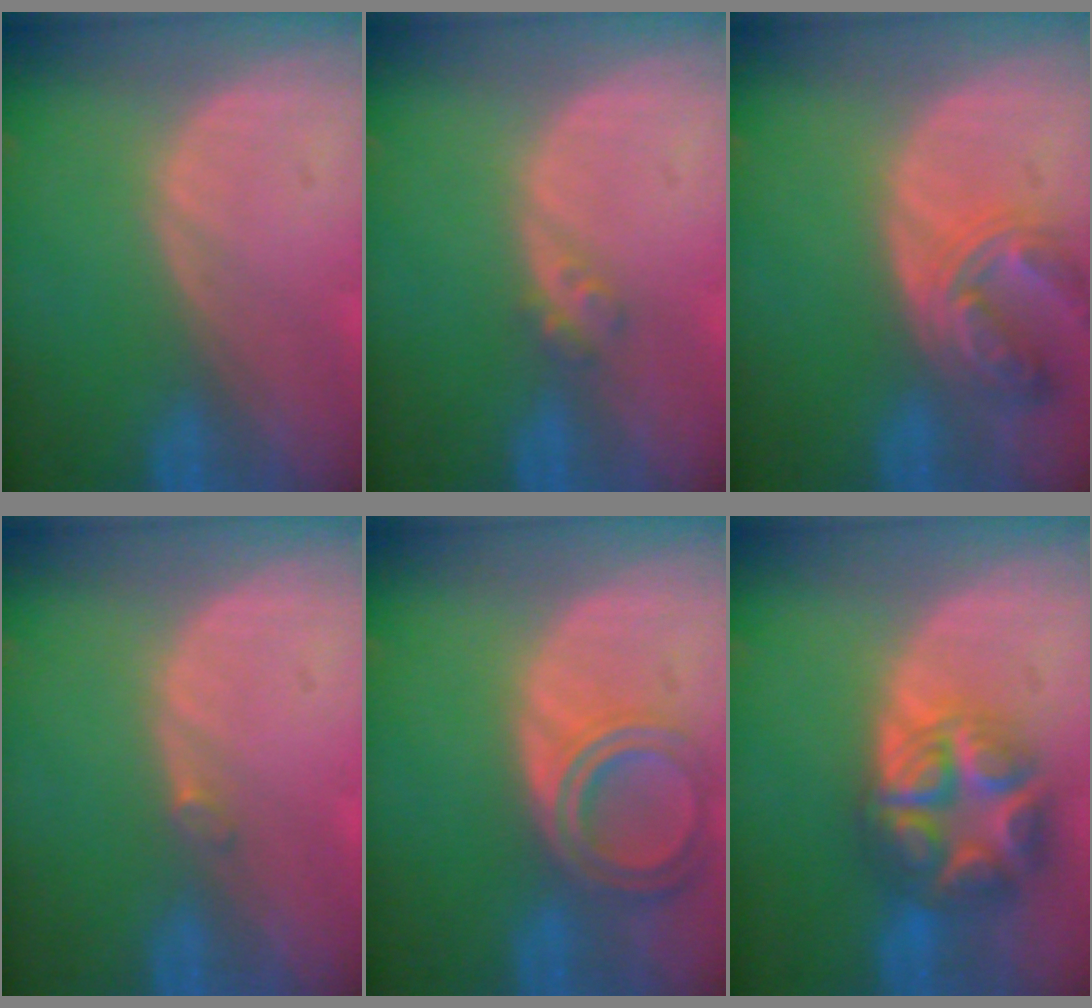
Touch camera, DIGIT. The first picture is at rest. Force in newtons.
{"total": 1.8, "press": 1.5, "slide": 0.9}
{"total": 6.6, "press": 6.4, "slide": 1.7}
{"total": 0.6, "press": 0.6, "slide": 0.1}
{"total": 6.5, "press": 5.9, "slide": 2.8}
{"total": 8.9, "press": 8.9, "slide": 0.5}